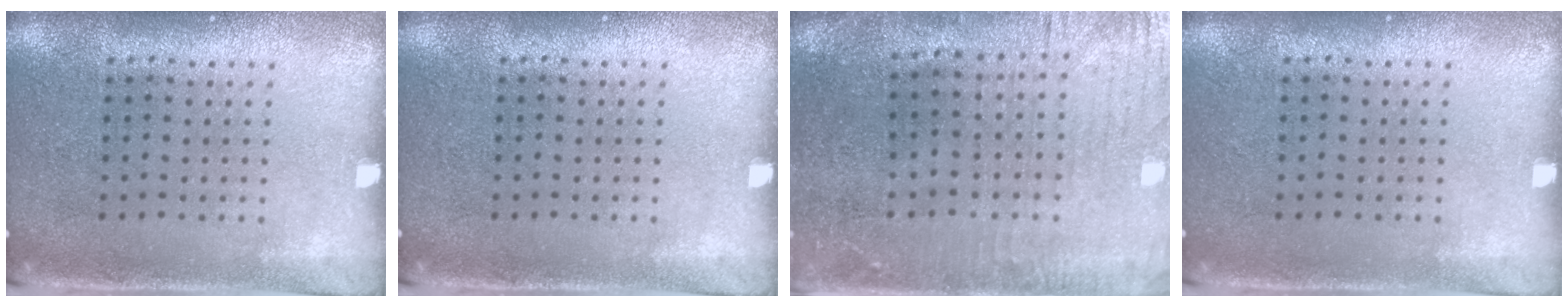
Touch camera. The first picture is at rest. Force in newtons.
{"total": 0.0}
{"total": 0.9, "press": 0.7, "slide": 0.6}
{"total": 0.0}